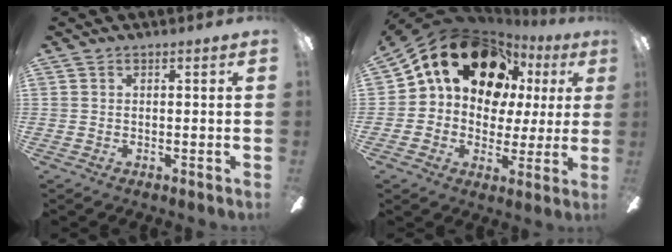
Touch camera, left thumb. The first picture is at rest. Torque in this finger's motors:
{"motor_torque": [-0.18, 2.31, 1.50, -1.27, 0.26]}